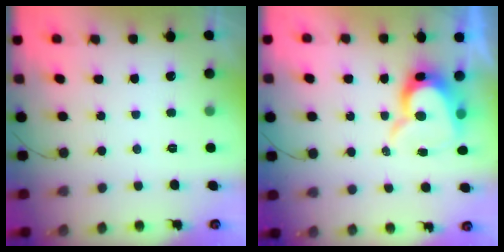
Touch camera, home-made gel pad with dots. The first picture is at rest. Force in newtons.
{"total": 10.9, "press": 10.9, "slide": 1.1}